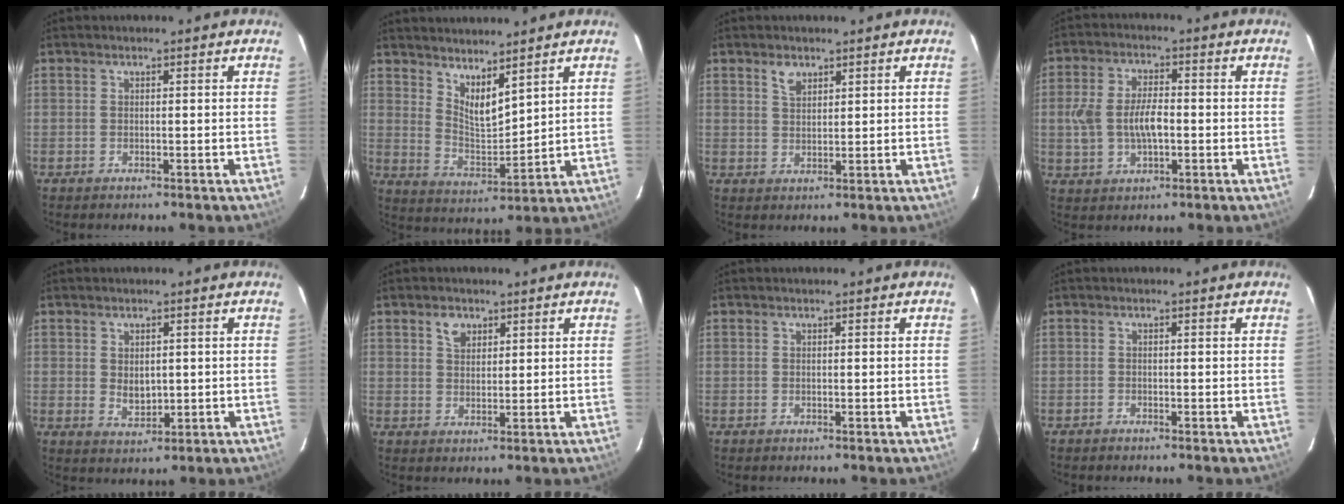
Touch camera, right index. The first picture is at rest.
{"total": 7.6, "force": [5.8, 2.2, 4.4], "torque": [-0.072, -0.013, 0.109]}
{"total": 2.8, "force": [1.9, 1.5, 1.3], "torque": [-0.023, 0.004, 0.036]}
{"total": 8.7, "force": [-0.8, 4.9, 7.2], "torque": [-0.152, 0.010, -0.011]}
{"total": 3.8, "force": [0.3, 2.7, 2.6], "torque": [-0.041, -0.005, 0.012]}
{"total": 3.2, "force": [1.8, 2.2, 1.4], "torque": [-0.018, 0.010, 0.034]}
{"total": 0.0}
{"total": 0.6, "force": [-0.5, 0.2, -0.1], "torque": [-0.001, 0.002, -0.011]}